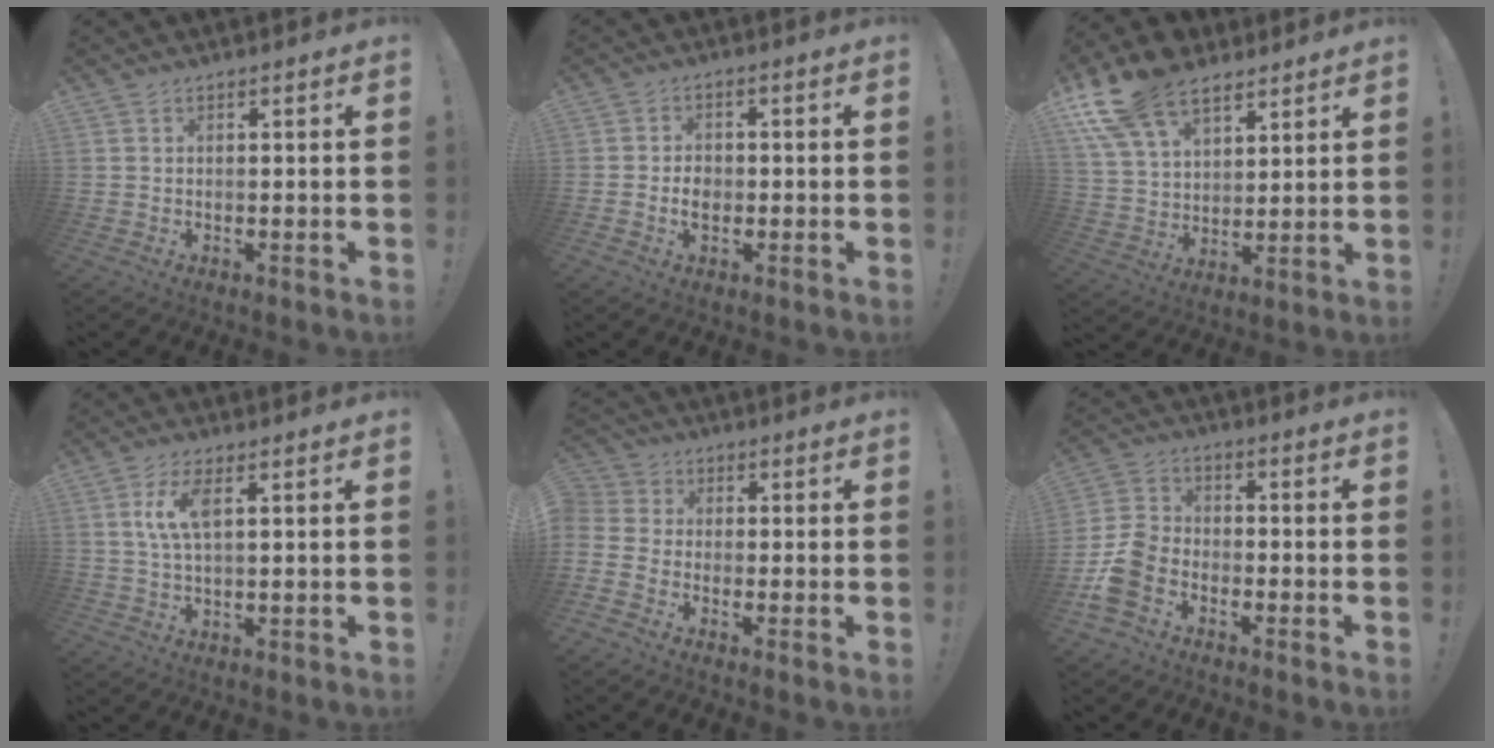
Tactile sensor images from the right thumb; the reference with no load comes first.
{"total": 3.8, "force": [-1.3, 2.8, 2.3], "torque": [-0.029, 0.001, -0.026]}
{"total": 18.5, "force": [11.6, 10.9, 9.3], "torque": [-0.165, -0.055, 0.220]}
{"total": 4.9, "force": [1.7, 1.3, 4.4], "torque": [-0.083, 0.000, 0.027]}
{"total": 5.0, "force": [-3.1, 3.4, 1.9], "torque": [-0.047, 0.016, -0.058]}
{"total": 10.3, "force": [-6.0, 6.6, 5.1], "torque": [-0.093, 0.036, -0.111]}